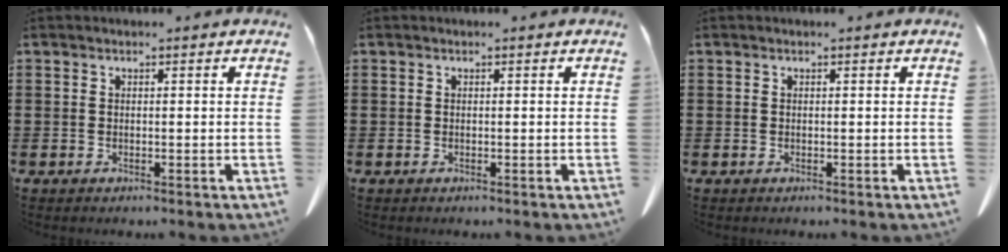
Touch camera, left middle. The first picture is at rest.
{"total": 0.0}
{"total": 0.0}